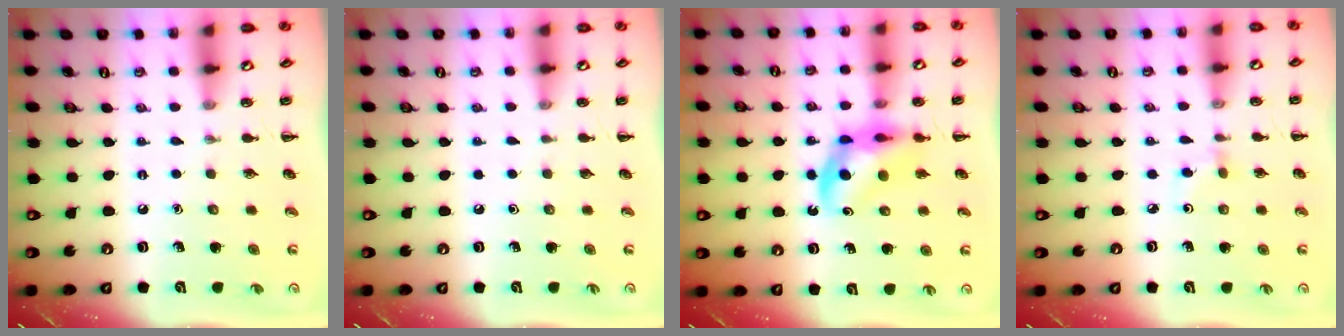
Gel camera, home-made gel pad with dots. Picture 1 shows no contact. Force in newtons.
{"total": 0.0}
{"total": 8.7, "press": 8.2, "slide": 2.8}
{"total": 2.3, "press": 2.1, "slide": 0.9}